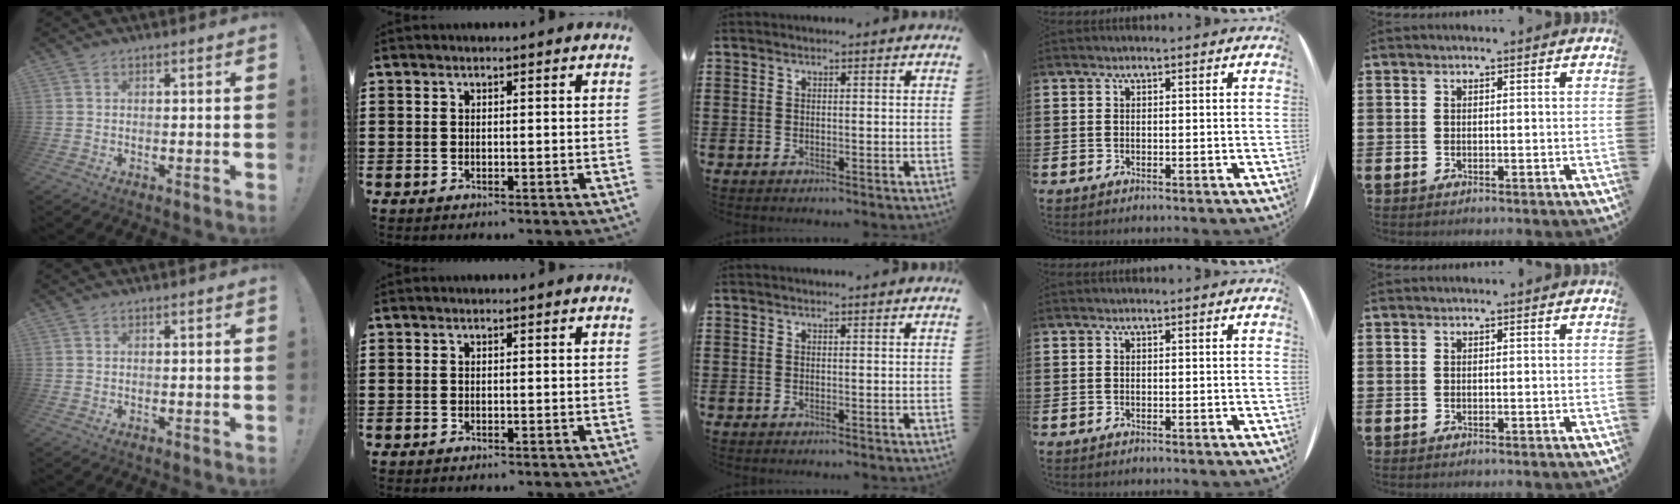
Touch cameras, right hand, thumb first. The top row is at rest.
{"middle": {"total": 0.5, "force": [0.5, 0.0, 0.1], "torque": [-0.004, -0.001, 0.010]}}